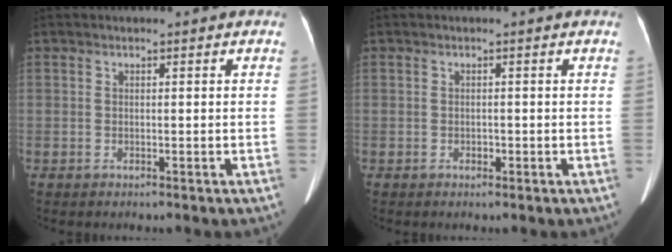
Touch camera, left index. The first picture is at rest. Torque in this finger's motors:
{"motor_torque": [-0.05, 0.01, 0.00, 0.00]}